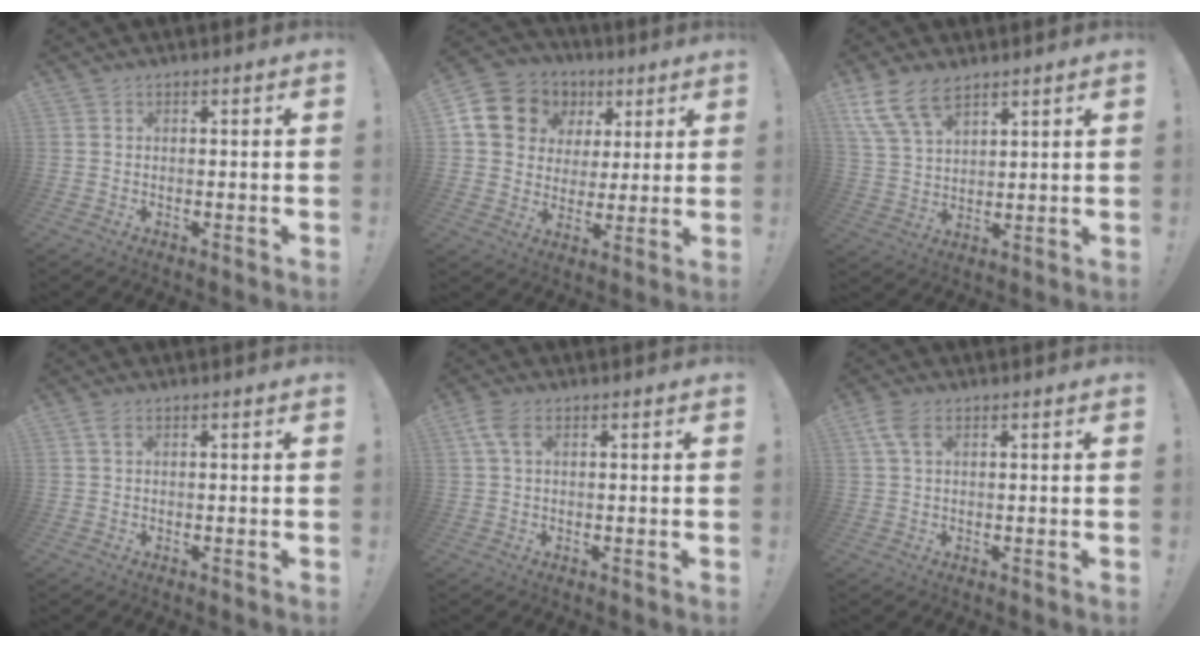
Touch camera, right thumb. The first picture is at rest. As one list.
[{"total": 14.1, "force": [5.5, 11.9, 5.1], "torque": [-0.074, -0.026, 0.123]}, {"total": 11.7, "force": [8.0, 6.0, 6.1], "torque": [-0.129, -0.033, 0.155]}, {"total": 1.8, "force": [0.6, 1.0, 1.4], "torque": [-0.026, 0.002, 0.010]}, {"total": 4.8, "force": [1.4, 2.6, 3.7], "torque": [-0.085, 0.006, 0.029]}, {"total": 5.1, "force": [1.8, 2.9, 3.8], "torque": [-0.086, 0.004, 0.035]}]